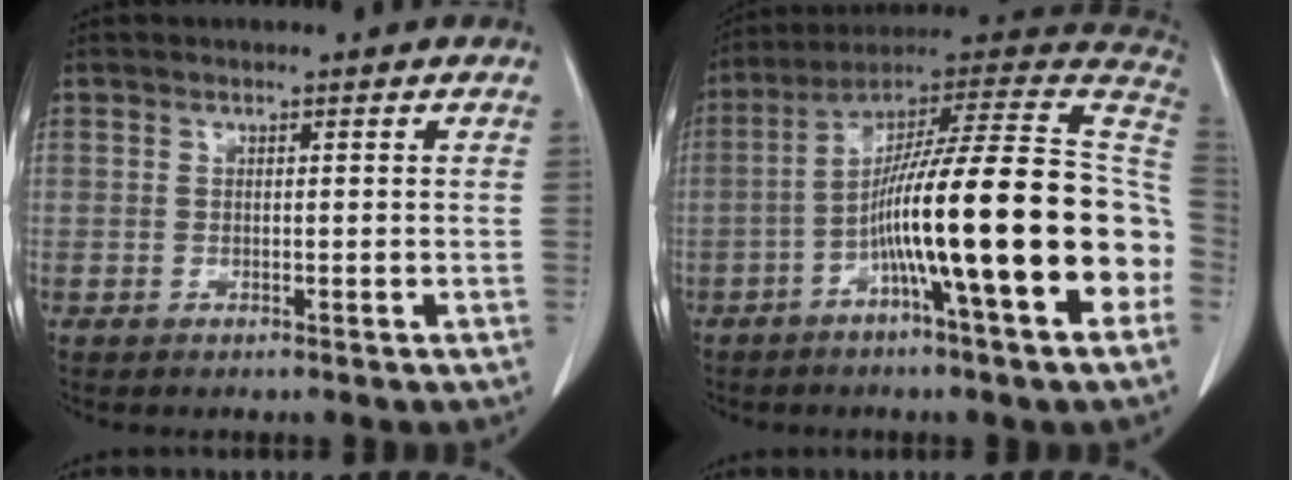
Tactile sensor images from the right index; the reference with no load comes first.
{"total": 26.2, "force": [-6.2, 0.9, 25.5], "torque": [-0.335, 0.008, -0.113]}